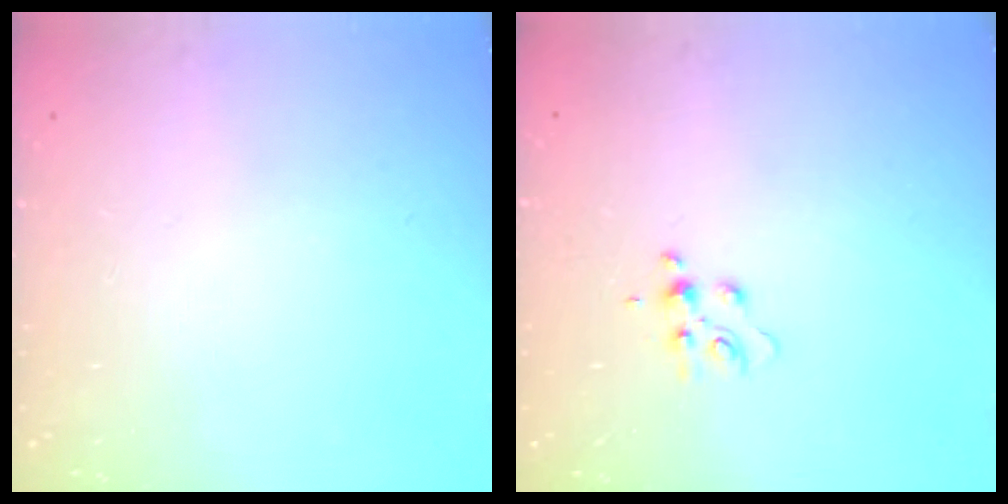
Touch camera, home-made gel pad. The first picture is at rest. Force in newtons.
{"total": 5.6, "press": 5.6, "slide": 0.6}